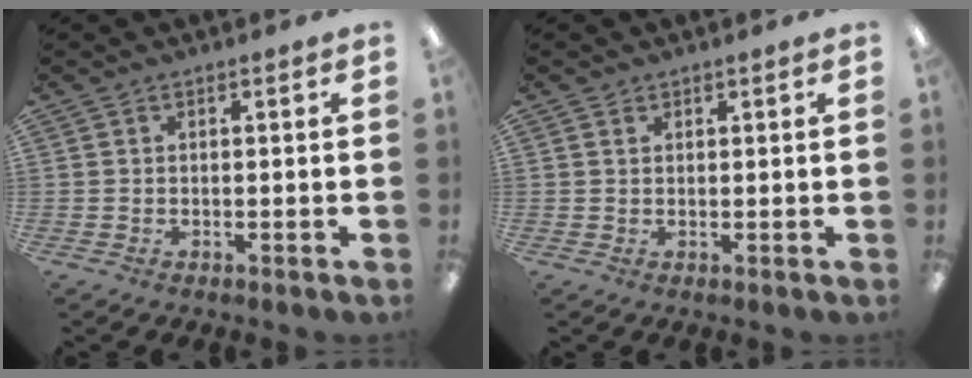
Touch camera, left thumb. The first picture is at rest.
{"total": 0.9, "force": [0.7, 0.6, 0.2], "torque": [-0.004, 0.001, 0.013]}